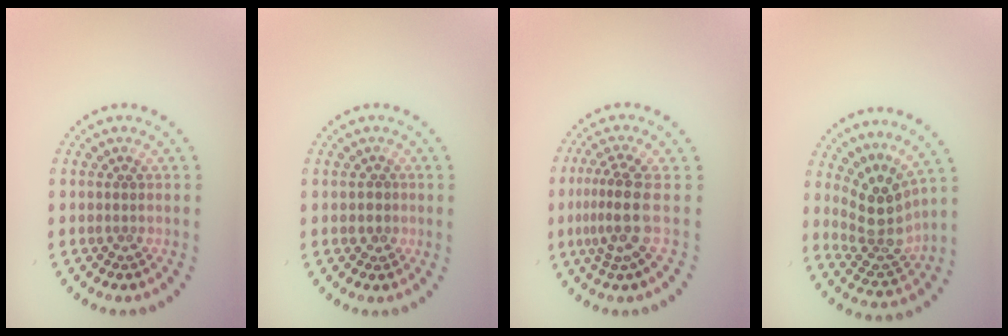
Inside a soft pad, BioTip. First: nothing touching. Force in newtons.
{"total": 0.8, "press": 0.5, "slide": 0.6}
{"total": 3.3, "press": 2.4, "slide": 2.3}
{"total": 4.0, "press": 3.1, "slide": 2.4}